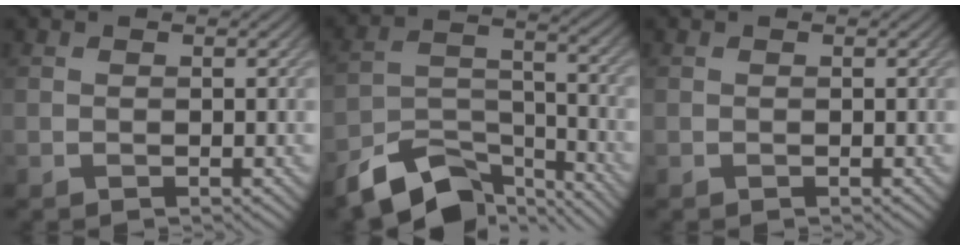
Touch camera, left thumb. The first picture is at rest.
{"total": 11.2, "force": [-8.6, 4.6, 5.5], "torque": [-0.100, -0.012, -0.158]}
{"total": 0.0}